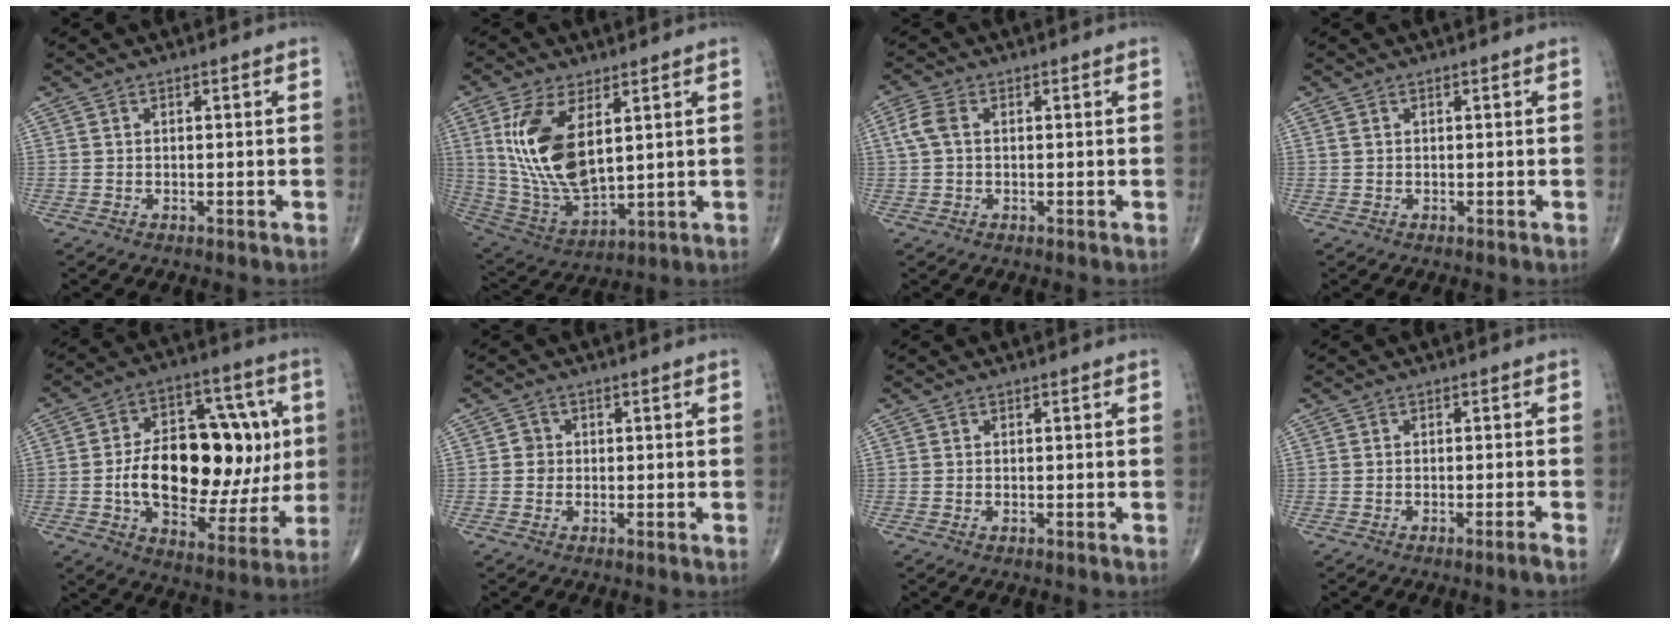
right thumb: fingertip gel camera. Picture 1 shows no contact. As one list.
[{"total": 16.9, "force": [4.6, 8.1, 14.1], "torque": [-0.276, -0.024, 0.105]}, {"total": 3.8, "force": [0.6, 2.4, 3.0], "torque": [-0.080, 0.012, 0.008]}, {"total": 0.6, "force": [0.3, 0.3, 0.5], "torque": [-0.013, 0.012, 0.008]}, {"total": 25.4, "force": [0.7, 14.2, 21.0], "torque": [-0.289, 0.016, 0.020]}, {"total": 1.7, "force": [-0.1, 1.6, 0.5], "torque": [0.002, 0.005, -0.005]}, {"total": 0.0}, {"total": 1.6, "force": [-1.2, -0.5, 0.9], "torque": [-0.023, 0.004, -0.021]}]